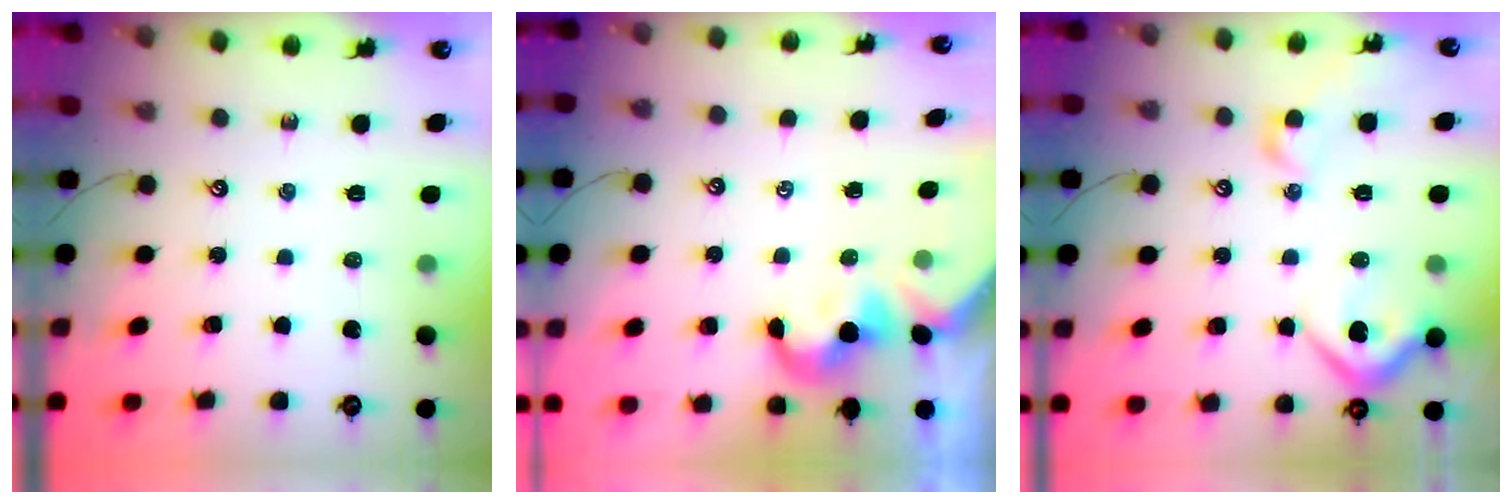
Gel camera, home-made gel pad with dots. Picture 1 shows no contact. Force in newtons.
{"total": 0.0}
{"total": 10.5, "press": 10.5, "slide": 1.3}